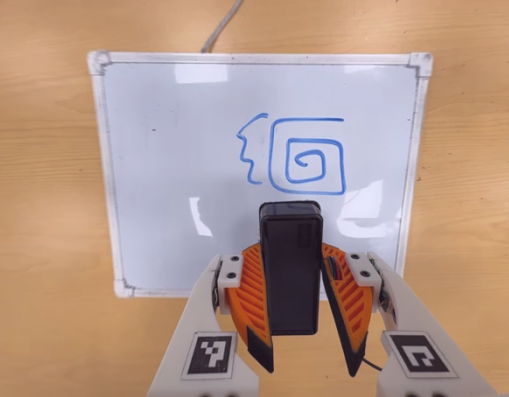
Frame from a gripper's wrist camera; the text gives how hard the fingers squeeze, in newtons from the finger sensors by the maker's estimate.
{"total": 6.7, "left": 6.2, "right": 7.2}